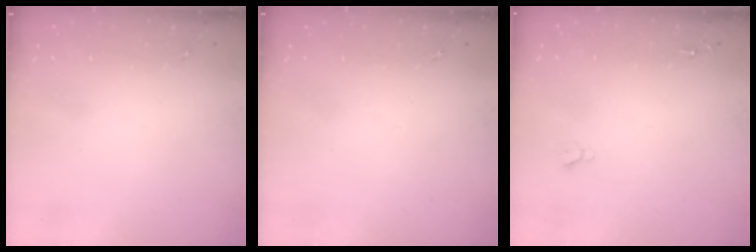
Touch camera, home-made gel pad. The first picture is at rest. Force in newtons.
{"total": 0.0}
{"total": 2.7, "press": 2.7, "slide": 0.0}